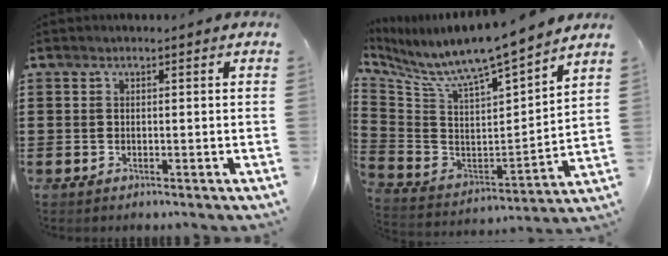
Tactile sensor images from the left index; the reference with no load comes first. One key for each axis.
{"total": 8.0, "fx": 7.3, "fy": -0.2, "fz": 3.3, "tx": -0.101, "ty": -0.071, "tz": 0.117}